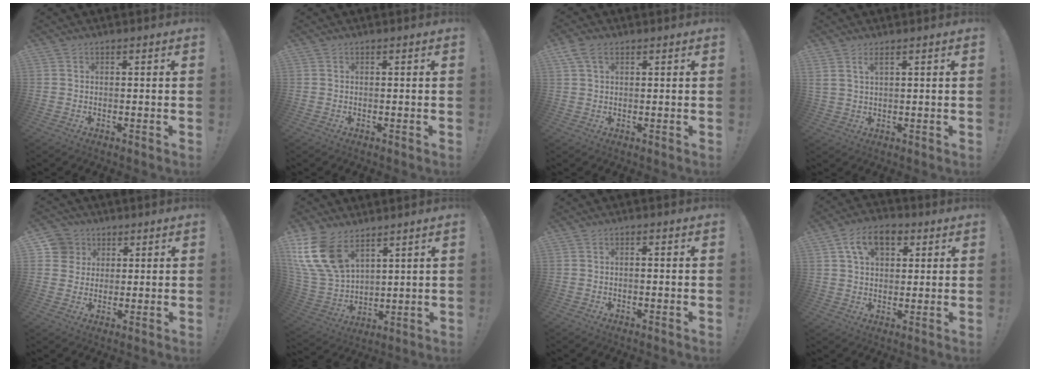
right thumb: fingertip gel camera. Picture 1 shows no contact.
{"total": 0.0}
{"total": 4.8, "force": [2.1, 3.0, 3.2], "torque": [-0.060, 0.003, 0.043]}
{"total": 2.9, "force": [1.7, 0.5, 2.2], "torque": [-0.039, -0.008, 0.031]}
{"total": 7.2, "force": [2.5, 6.6, 1.3], "torque": [-0.020, -0.011, 0.051]}
{"total": 18.2, "force": [9.5, 11.4, 10.5], "torque": [-0.228, -0.047, 0.182]}
{"total": 1.0, "force": [-0.7, 0.0, 0.7], "torque": [-0.015, 0.002, -0.011]}
{"total": 11.1, "force": [4.7, 7.4, 6.9], "torque": [-0.109, 0.005, 0.087]}